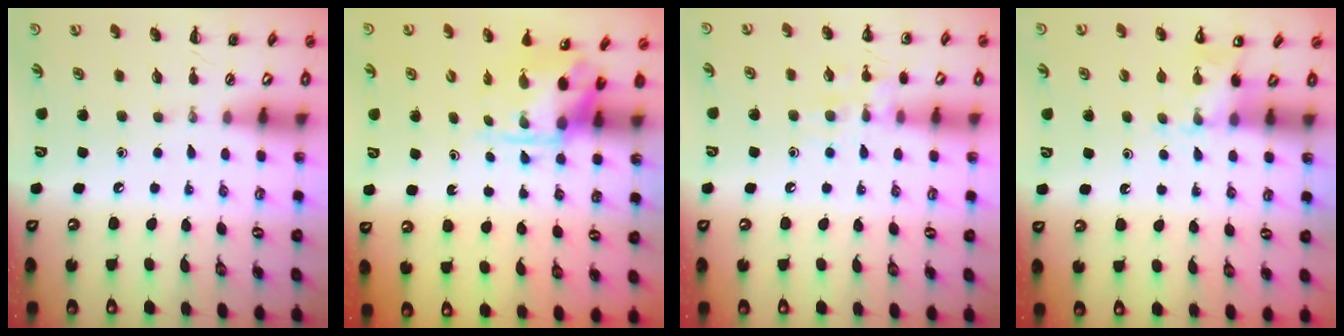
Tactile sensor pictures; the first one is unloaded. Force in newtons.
{"total": 4.0, "press": 3.9, "slide": 0.8}
{"total": 8.5, "press": 8.4, "slide": 0.7}
{"total": 6.0, "press": 5.9, "slide": 1.1}